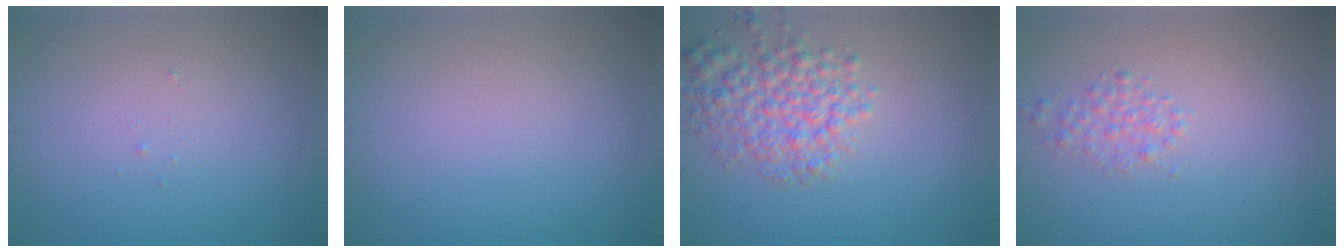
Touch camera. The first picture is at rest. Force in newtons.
{"total": 0.0}
{"total": 4.6, "press": 4.6, "slide": 0.2}
{"total": 1.5, "press": 1.5, "slide": 0.1}